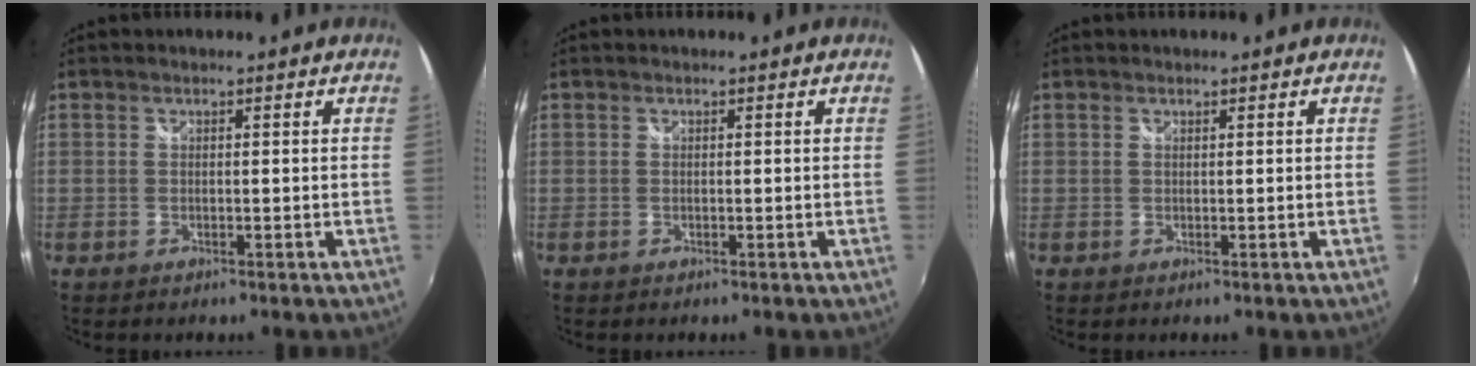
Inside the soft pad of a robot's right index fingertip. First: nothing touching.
{"total": 0.0}
{"total": 0.0}